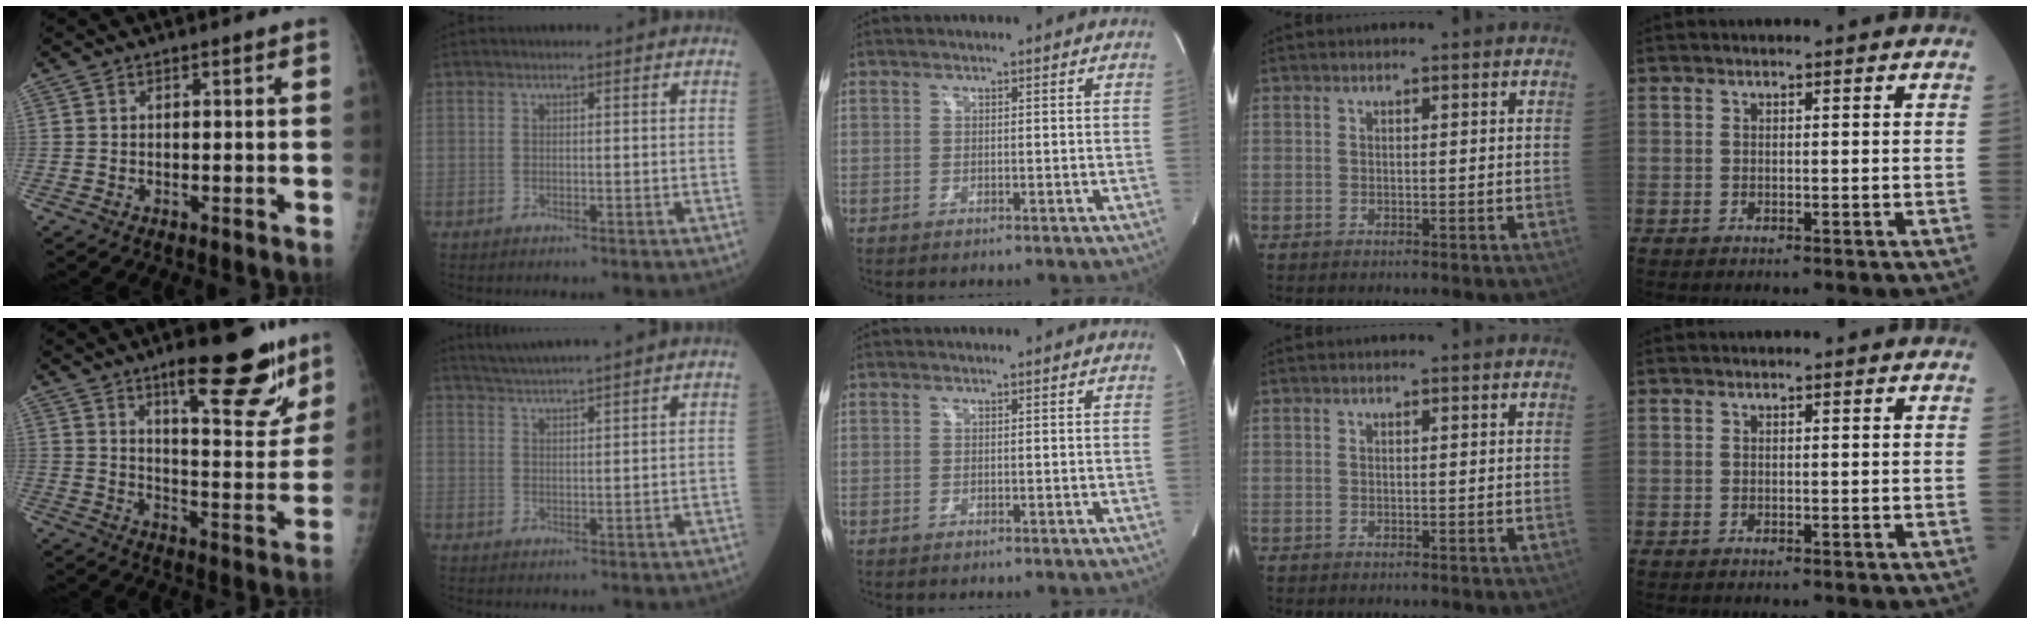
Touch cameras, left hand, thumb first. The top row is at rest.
{"thumb": {"total": 17.4, "force": [11.3, 4.9, 12.2], "torque": [-0.120, -0.076, 0.168]}, "index": {"total": 5.3, "force": [4.7, -1.4, 2.0], "torque": [-0.040, 0.016, 0.086]}}